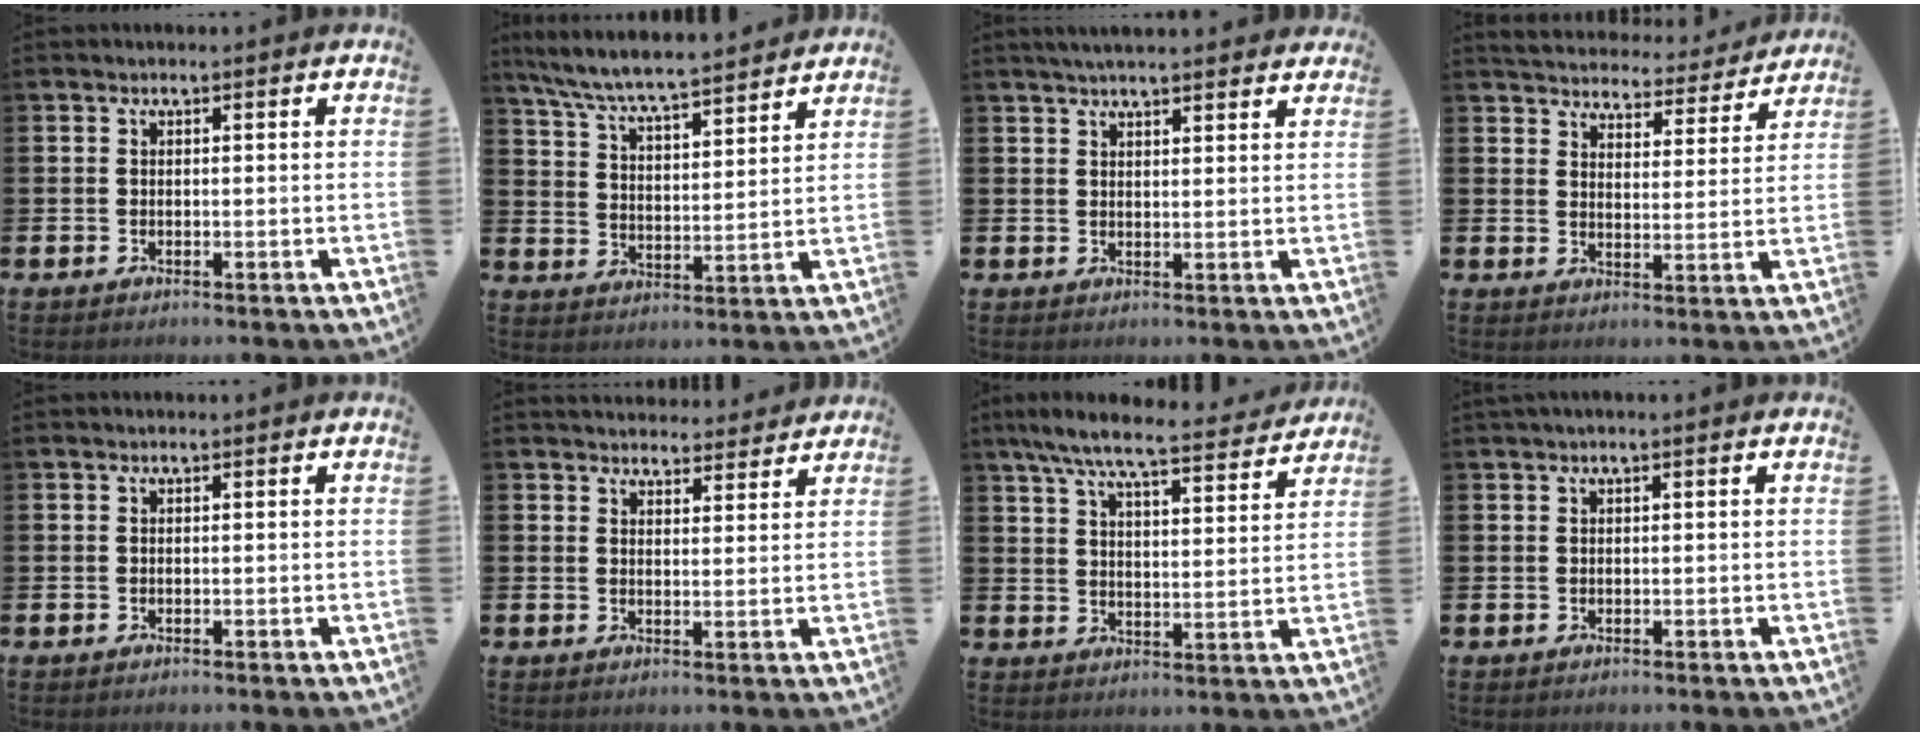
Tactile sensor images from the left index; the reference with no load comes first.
{"total": 7.2, "force": [6.9, 0.2, 2.0], "torque": [-0.072, -0.047, 0.121]}
{"total": 3.3, "force": [3.2, 0.3, 0.9], "torque": [-0.024, -0.008, 0.059]}
{"total": 5.0, "force": [4.9, 0.8, 0.0], "torque": [-0.009, -0.047, 0.080]}
{"total": 0.0}
{"total": 3.8, "force": [3.7, 0.8, 0.0], "torque": [0.007, -0.023, 0.065]}
{"total": 8.3, "force": [7.6, 1.0, 3.3], "torque": [-0.081, -0.047, 0.131]}
{"total": 0.6, "force": [0.2, 0.0, 0.5], "torque": [-0.010, 0.001, 0.003]}